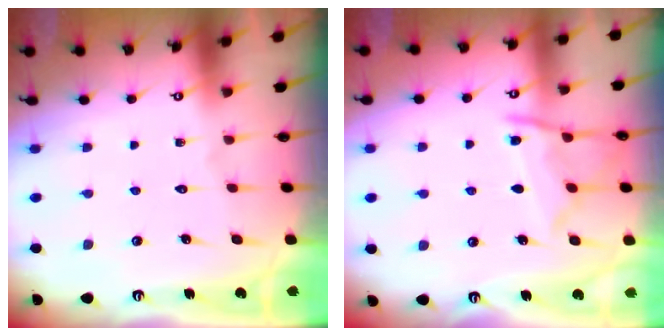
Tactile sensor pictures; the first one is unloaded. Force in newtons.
{"total": 10.4, "press": 10.4, "slide": 1.0}